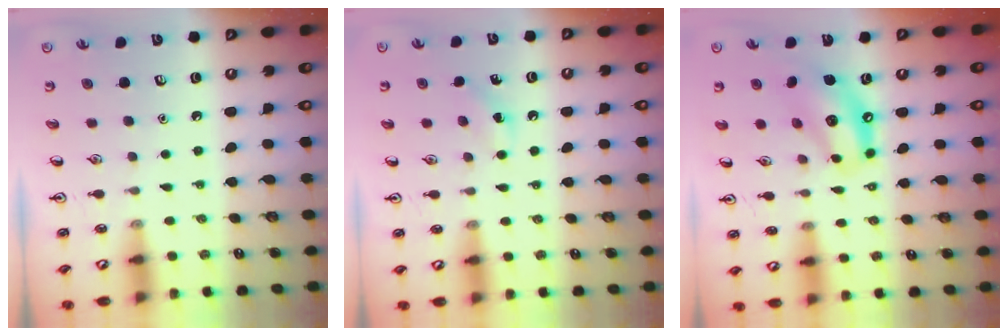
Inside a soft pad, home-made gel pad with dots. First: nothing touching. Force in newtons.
{"total": 5.0, "press": 4.7, "slide": 1.5}
{"total": 12.9, "press": 12.3, "slide": 4.0}